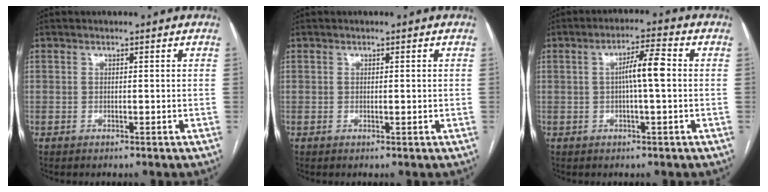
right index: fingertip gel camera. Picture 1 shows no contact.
{"total": 0.7, "force": [0.0, 0.3, 0.7], "torque": [-0.013, 0.000, 0.002]}
{"total": 5.4, "force": [0.2, 0.5, 5.4], "torque": [-0.092, 0.016, 0.003]}